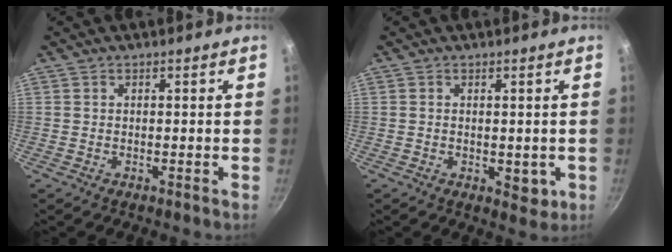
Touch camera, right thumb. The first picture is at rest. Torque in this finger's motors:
{"motor_torque": [-0.28, 0.25, -0.35, 0.00, 0.06]}